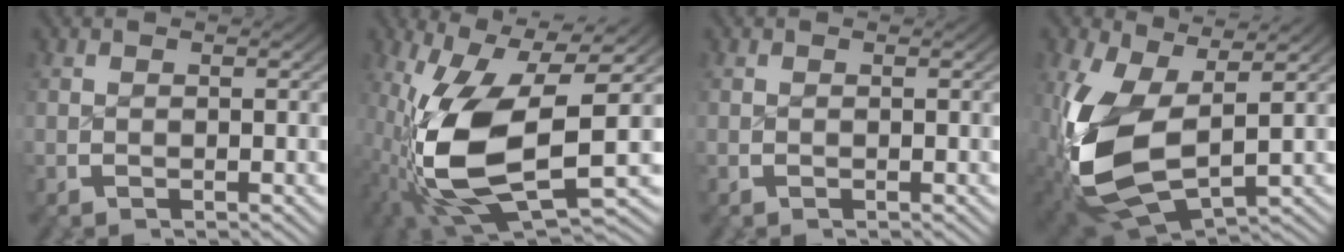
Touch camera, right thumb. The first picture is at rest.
{"total": 14.8, "force": [-1.9, 8.9, 11.6], "torque": [-0.261, -0.074, 0.007]}
{"total": 0.0}
{"total": 11.0, "force": [-0.9, 7.8, 7.8], "torque": [-0.216, -0.075, 0.021]}